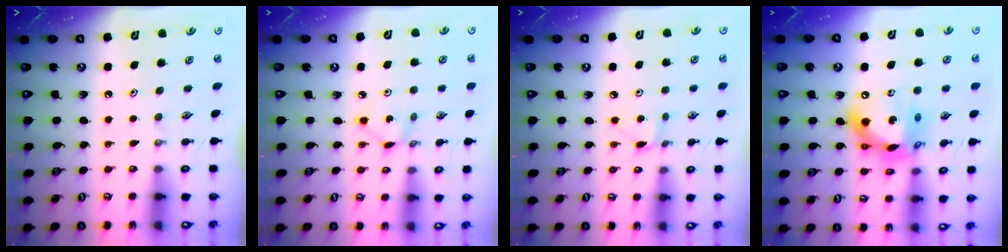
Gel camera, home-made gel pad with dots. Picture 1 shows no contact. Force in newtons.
{"total": 1.7, "press": 1.7, "slide": 0.1}
{"total": 4.2, "press": 4.2, "slide": 0.6}
{"total": 14.4, "press": 14.3, "slide": 1.6}